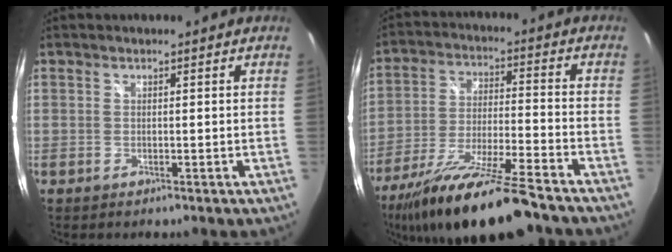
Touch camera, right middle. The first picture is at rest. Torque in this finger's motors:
{"motor_torque": [1.20, -0.94, 0.69, 0.20]}